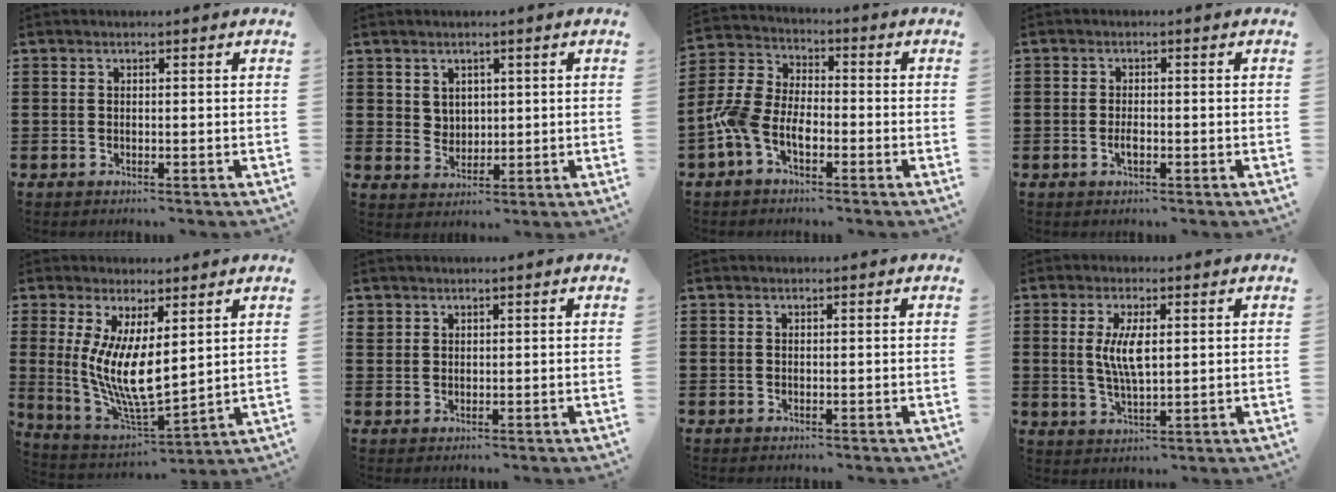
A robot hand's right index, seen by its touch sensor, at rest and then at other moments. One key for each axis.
{"total": 3.2, "fx": 2.0, "fy": 2.5, "fz": 0.3, "tx": -0.015, "ty": 0.008, "tz": 0.039}
{"total": 6.8, "fx": -3.3, "fy": 3.8, "fz": 4.6, "tx": -0.132, "ty": -0.004, "tz": -0.072}
{"total": 1.9, "fx": -0.6, "fy": 0.7, "fz": 1.6, "tx": -0.031, "ty": 0.000, "tz": -0.011}
{"total": 9.7, "fx": 1.6, "fy": 3.2, "fz": 9.1, "tx": -0.182, "ty": -0.022, "tz": 0.032}
{"total": 1.4, "fx": 1.1, "fy": 0.9, "fz": 0.1, "tx": -0.004, "ty": 0.003, "tz": 0.022}
{"total": 0.0}
{"total": 5.7, "fx": 1.0, "fy": 1.9, "fz": 5.2, "tx": -0.111, "ty": 0.003, "tz": 0.013}